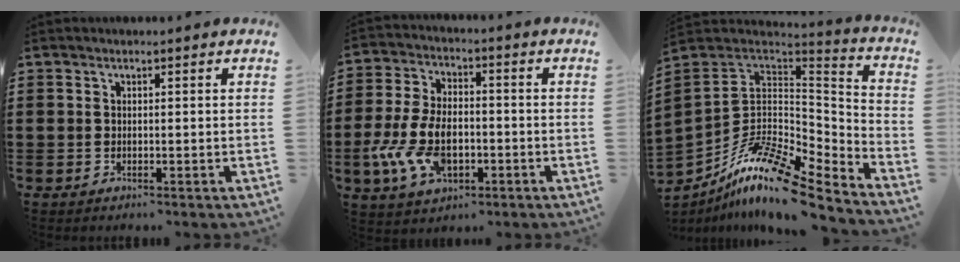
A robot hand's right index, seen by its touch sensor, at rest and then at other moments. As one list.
[{"total": 10.4, "force": [-2.8, 5.9, 8.2], "torque": [-0.198, -0.008, -0.053]}, {"total": 13.8, "force": [-8.8, 4.6, 9.6], "torque": [-0.196, 0.020, -0.166]}]